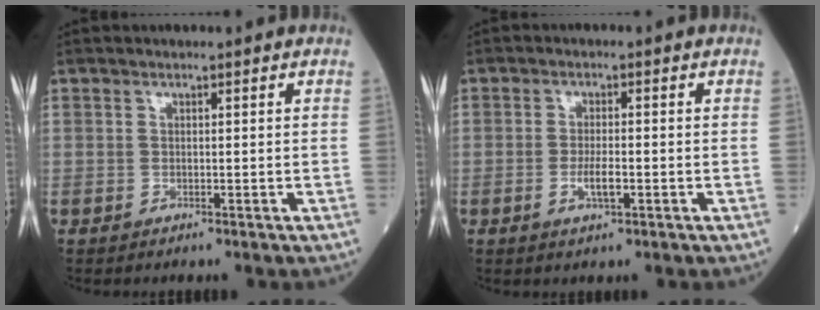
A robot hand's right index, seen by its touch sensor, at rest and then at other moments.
{"total": 3.1, "force": [-0.9, 0.7, 2.8], "torque": [-0.052, 0.000, -0.015]}